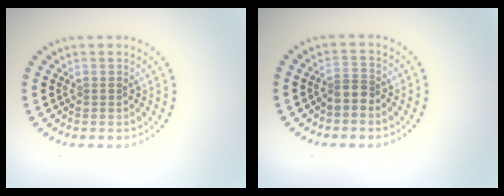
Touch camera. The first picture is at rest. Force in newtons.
{"total": 1.9, "press": 1.5, "slide": 1.2}